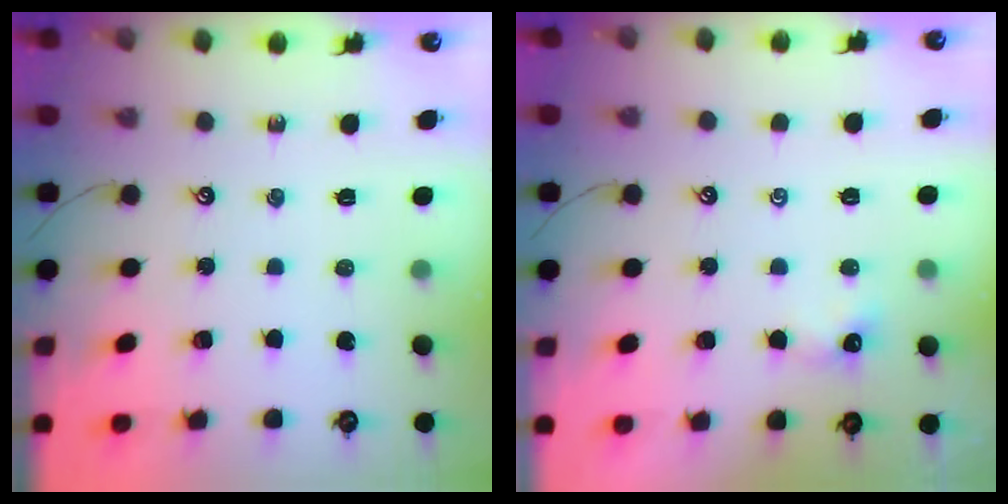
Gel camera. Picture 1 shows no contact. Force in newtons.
{"total": 0.0}